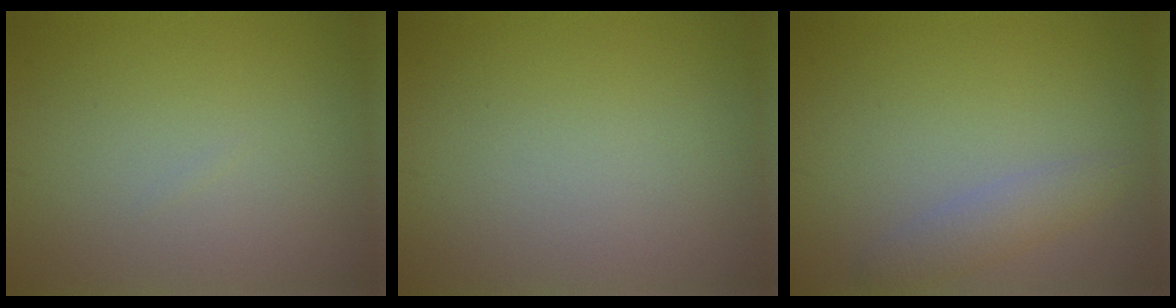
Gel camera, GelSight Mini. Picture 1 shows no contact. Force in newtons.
{"total": 0.0}
{"total": 2.1, "press": 2.1, "slide": 0.1}